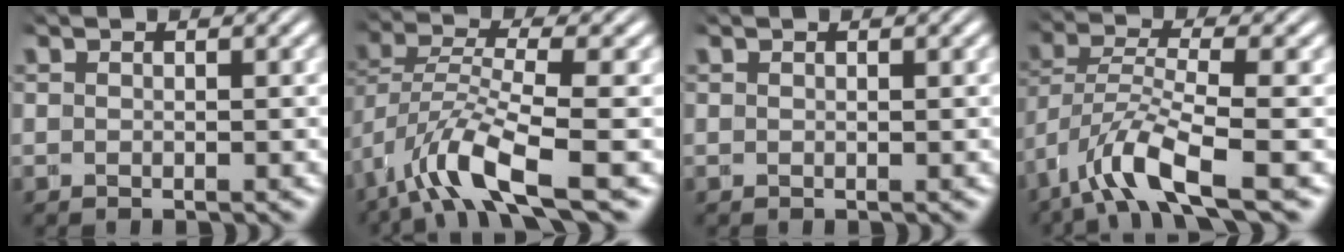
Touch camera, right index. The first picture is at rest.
{"total": 5.5, "force": [-2.1, 2.1, 4.6], "torque": [-0.117, -0.028, -0.018]}
{"total": 0.0}
{"total": 4.7, "force": [-1.8, 1.8, 3.9], "torque": [-0.107, -0.027, -0.013]}